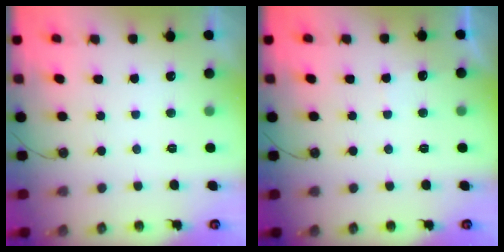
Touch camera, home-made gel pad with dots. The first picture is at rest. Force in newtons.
{"total": 2.5, "press": 2.5, "slide": 0.5}